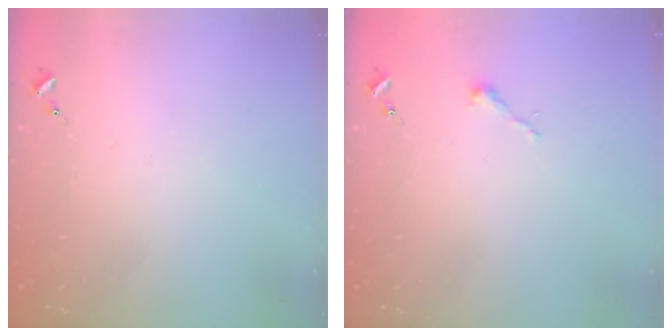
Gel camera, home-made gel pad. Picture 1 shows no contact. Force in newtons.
{"total": 2.5, "press": 2.5, "slide": 0.2}